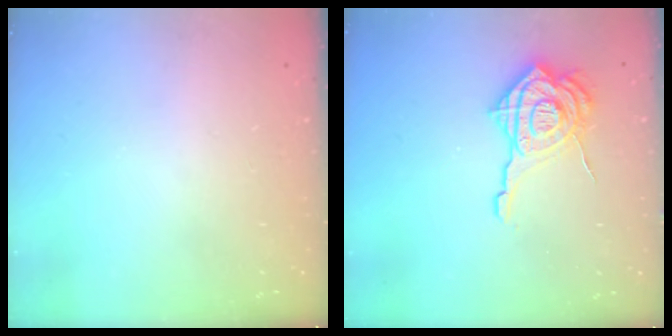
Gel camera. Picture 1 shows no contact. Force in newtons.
{"total": 15.4, "press": 15.3, "slide": 1.5}